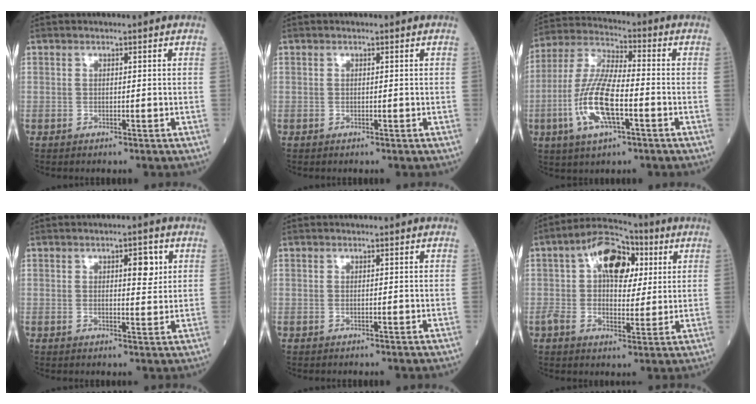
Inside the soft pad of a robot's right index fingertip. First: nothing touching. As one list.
[{"total": 0.0}, {"total": 12.6, "force": [-3.6, 3.2, 11.7], "torque": [-0.251, -0.002, -0.069]}, {"total": 3.8, "force": [1.4, 1.3, 3.3], "torque": [-0.044, 0.001, 0.018]}, {"total": 0.0}, {"total": 11.2, "force": [3.5, 5.8, 8.9], "torque": [-0.163, 0.042, 0.051]}]